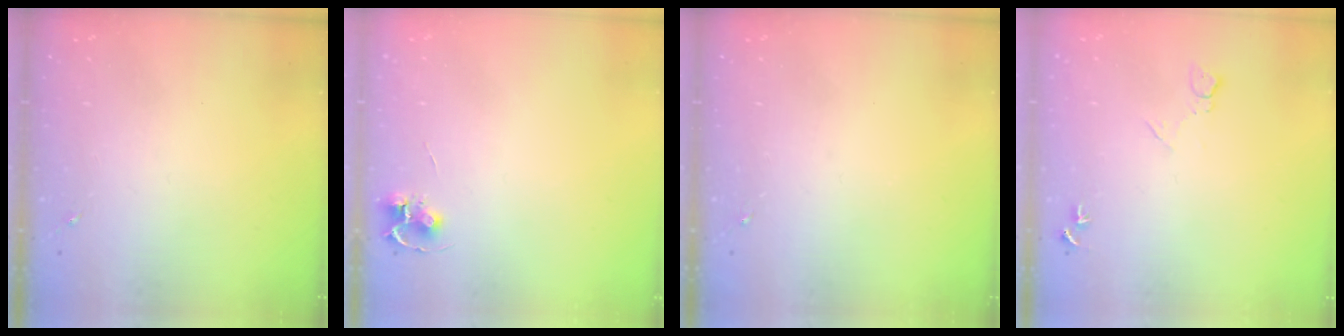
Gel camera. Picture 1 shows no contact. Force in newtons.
{"total": 4.7, "press": 4.7, "slide": 0.4}
{"total": 0.0}
{"total": 7.4, "press": 7.3, "slide": 0.9}